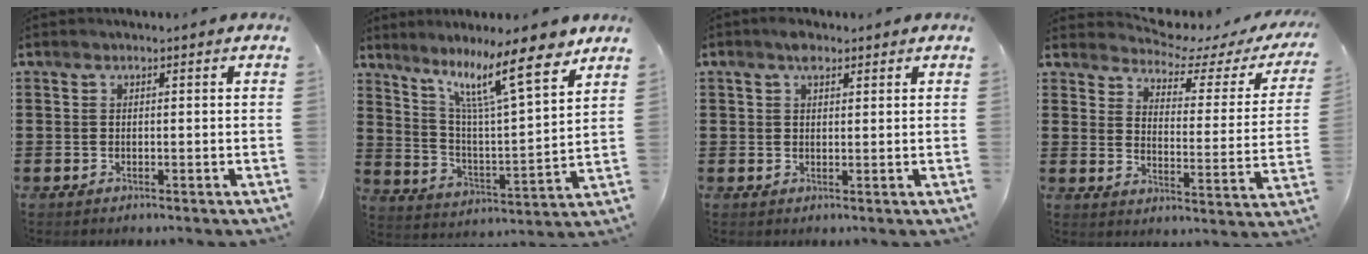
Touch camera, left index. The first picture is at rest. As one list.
[{"total": 13.3, "force": [9.1, 2.1, 9.4], "torque": [-0.174, -0.040, 0.147]}, {"total": 2.8, "force": [1.7, 1.3, 1.7], "torque": [-0.031, 0.003, 0.030]}, {"total": 3.9, "force": [3.7, 0.6, 1.1], "torque": [-0.039, -0.031, 0.054]}]